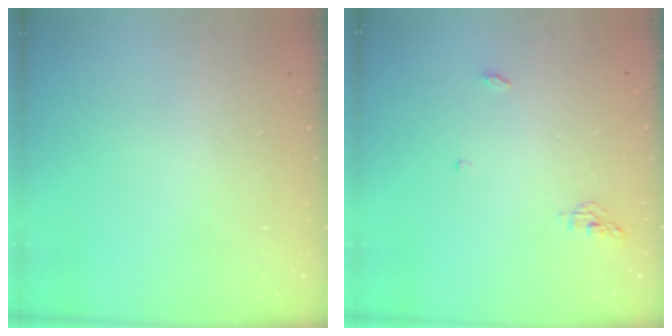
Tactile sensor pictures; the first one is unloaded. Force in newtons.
{"total": 7.8, "press": 4.6, "slide": 6.3}